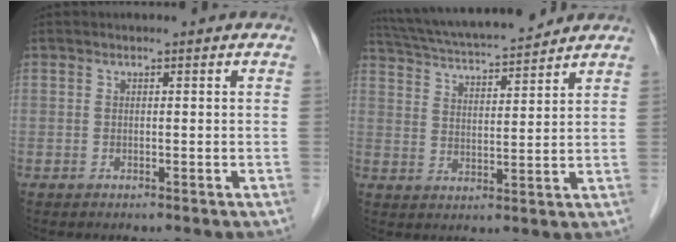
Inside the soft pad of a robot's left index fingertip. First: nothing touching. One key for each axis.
{"total": 14.2, "fx": 13.0, "fy": 1.1, "fz": 5.7, "tx": -0.109, "ty": 0.021, "tz": 0.214}